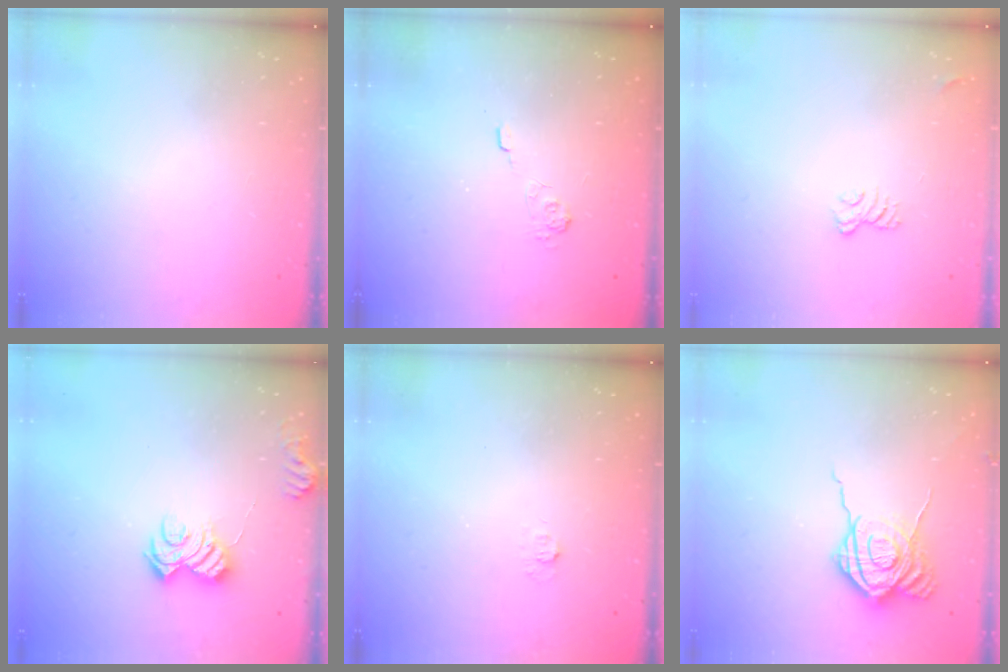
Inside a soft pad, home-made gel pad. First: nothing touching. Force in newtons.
{"total": 1.9, "press": 1.3, "slide": 1.3}
{"total": 3.4, "press": 3.1, "slide": 1.2}
{"total": 7.8, "press": 7.7, "slide": 0.9}
{"total": 2.7, "press": 2.5, "slide": 0.9}
{"total": 19.3, "press": 19.3, "slide": 0.5}